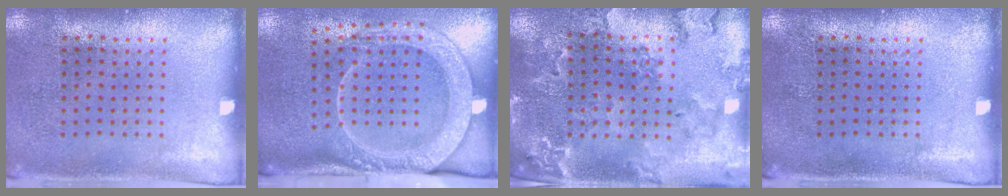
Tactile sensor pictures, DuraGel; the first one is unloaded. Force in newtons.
{"total": 2.8, "press": 2.1, "slide": 1.8}
{"total": 1.6, "press": 1.6, "slide": 0.2}
{"total": 0.0}